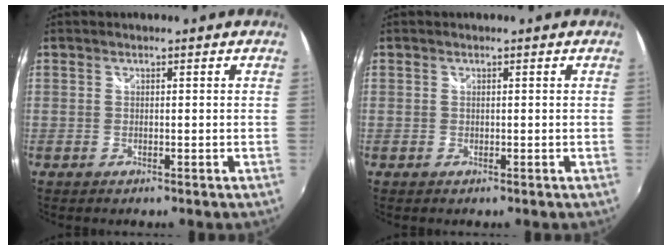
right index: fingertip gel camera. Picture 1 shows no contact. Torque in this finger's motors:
{"motor_torque": [0.07, 0.09, 0.07, 0.01]}